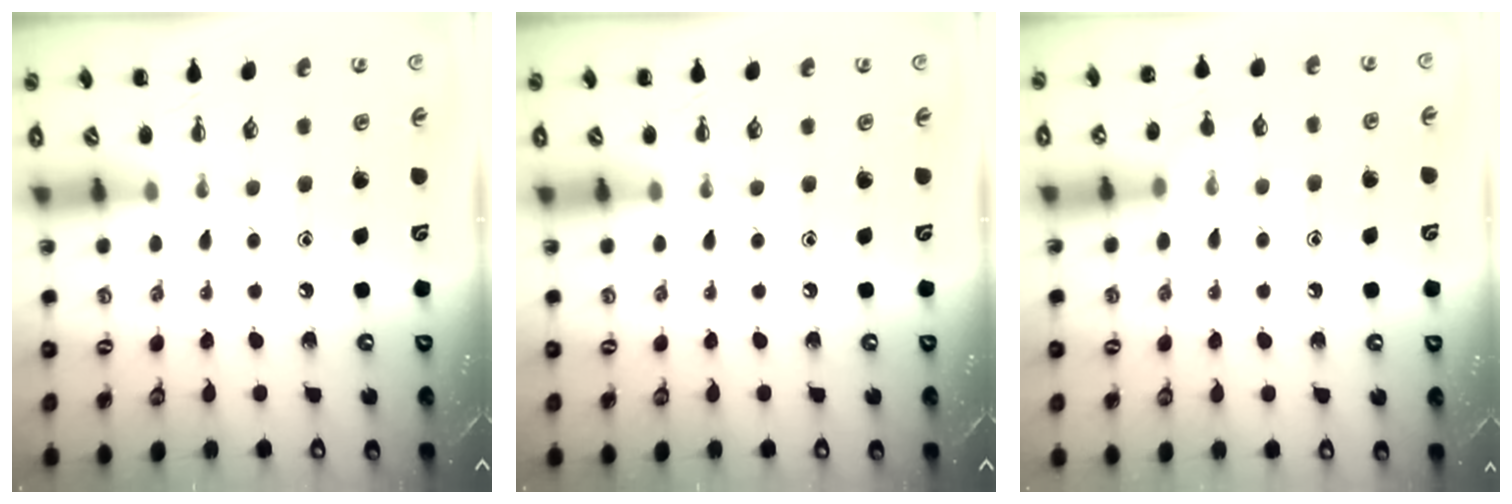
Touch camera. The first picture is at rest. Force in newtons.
{"total": 0.0}
{"total": 5.9, "press": 5.8, "slide": 1.5}